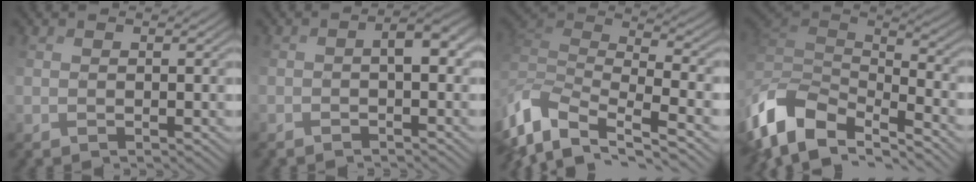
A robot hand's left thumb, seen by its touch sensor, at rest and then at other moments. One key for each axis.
{"total": 4.1, "fx": -1.2, "fy": 1.6, "fz": 3.6, "tx": -0.057, "ty": 0.003, "tz": -0.021}
{"total": 8.7, "fx": -3.6, "fy": 3.6, "fz": 7.1, "tx": -0.171, "ty": 0.006, "tz": -0.067}
{"total": 10.0, "fx": -4.1, "fy": 5.5, "fz": 7.3, "tx": -0.181, "ty": -0.007, "tz": -0.066}